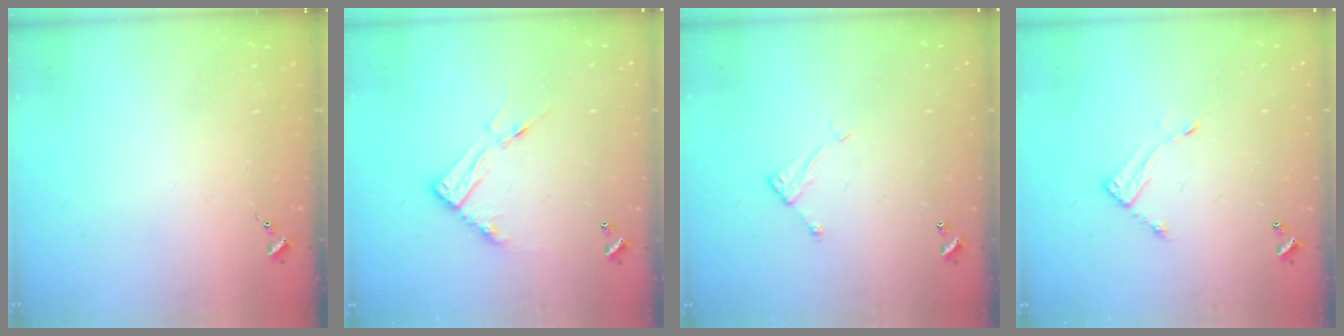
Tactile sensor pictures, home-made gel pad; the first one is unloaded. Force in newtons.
{"total": 11.2, "press": 11.2, "slide": 0.9}
{"total": 5.0, "press": 5.0, "slide": 0.4}
{"total": 7.1, "press": 7.1, "slide": 0.5}